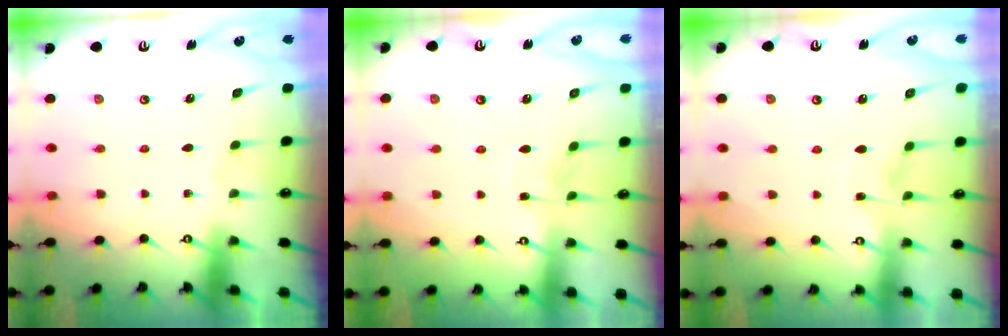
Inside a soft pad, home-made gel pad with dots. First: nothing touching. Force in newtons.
{"total": 3.7, "press": 3.6, "slide": 0.6}
{"total": 2.7, "press": 2.6, "slide": 0.4}